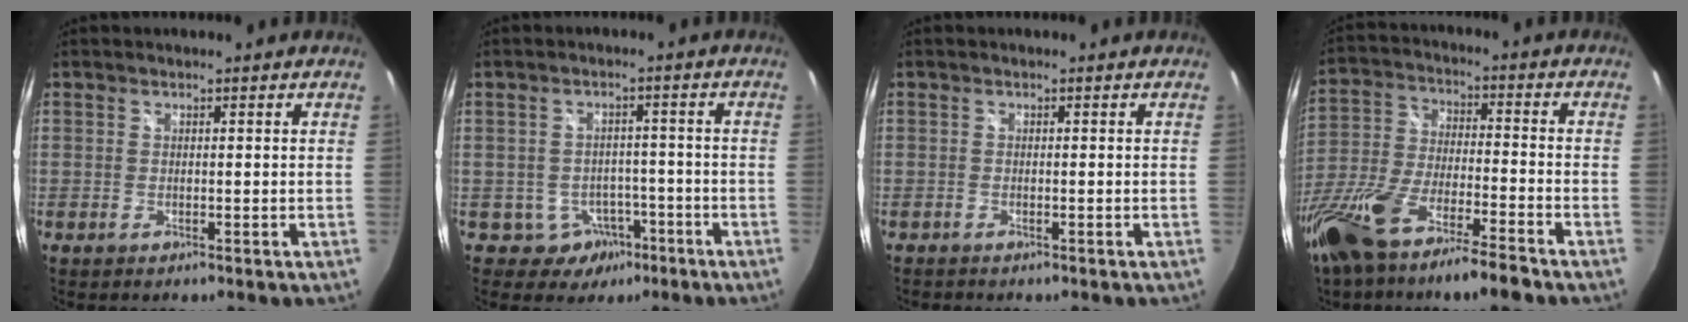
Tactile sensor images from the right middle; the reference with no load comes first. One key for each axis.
{"total": 5.3, "fx": -3.0, "fy": 4.4, "fz": 0.7, "tx": -0.024, "ty": 0.019, "tz": -0.029}
{"total": 0.9, "fx": -0.8, "fy": 0.4, "fz": 0.2, "tx": -0.009, "ty": -0.001, "tz": -0.013}
{"total": 17.4, "fx": -12.7, "fy": 2.9, "fz": 11.6, "tx": -0.247, "ty": -0.040, "tz": -0.234}